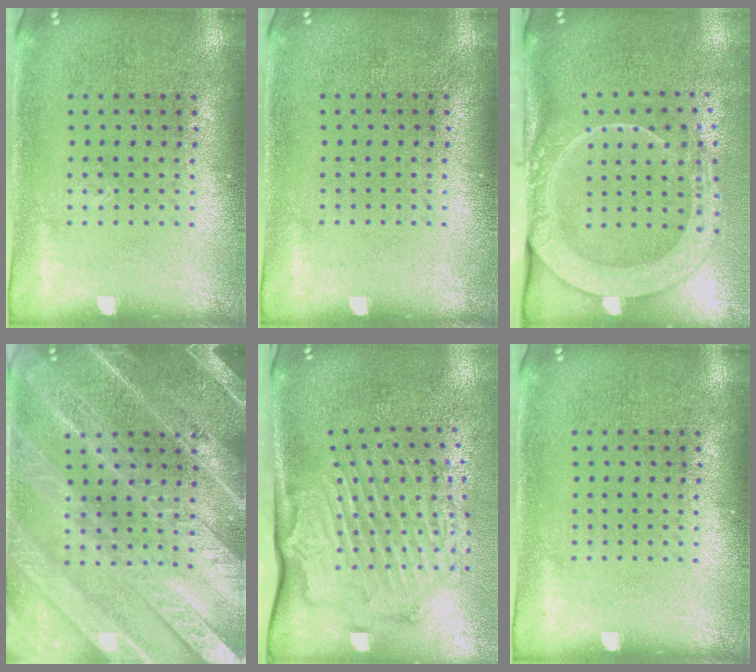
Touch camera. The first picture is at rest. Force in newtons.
{"total": 0.0}
{"total": 2.7, "press": 2.1, "slide": 1.7}
{"total": 5.7, "press": 5.7, "slide": 0.8}
{"total": 2.3, "press": 2.1, "slide": 0.7}
{"total": 0.0}